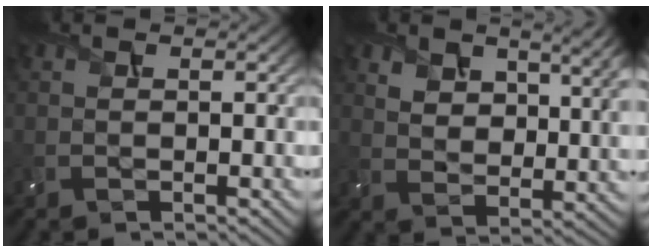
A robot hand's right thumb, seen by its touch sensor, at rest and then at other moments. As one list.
[{"total": 8.2, "force": [4.4, 4.7, 5.0], "torque": [-0.105, -0.008, 0.085]}]